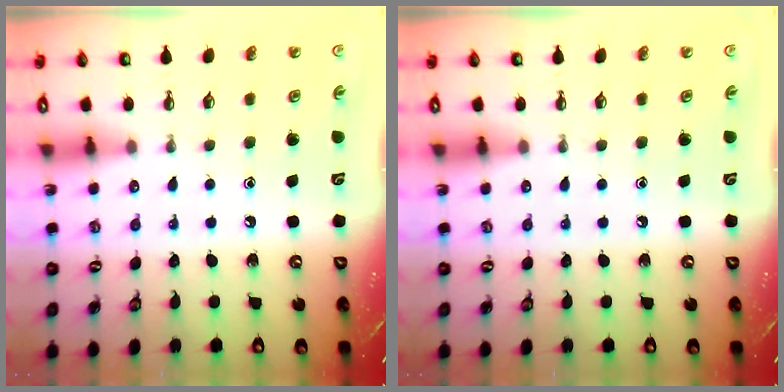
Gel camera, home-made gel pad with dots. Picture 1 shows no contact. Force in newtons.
{"total": 0.0}